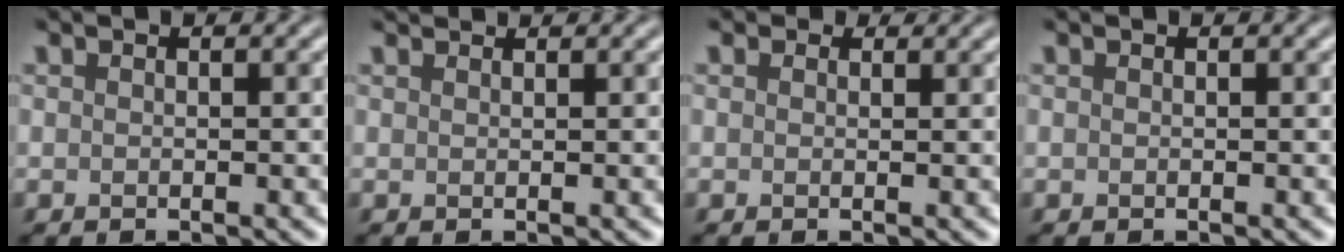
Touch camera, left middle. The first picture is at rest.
{"total": 0.8, "force": [0.8, 0.0, 0.1], "torque": [-0.006, 0.002, 0.013]}
{"total": 0.9, "force": [0.6, 0.5, 0.3], "torque": [-0.007, 0.000, 0.001]}
{"total": 0.0}